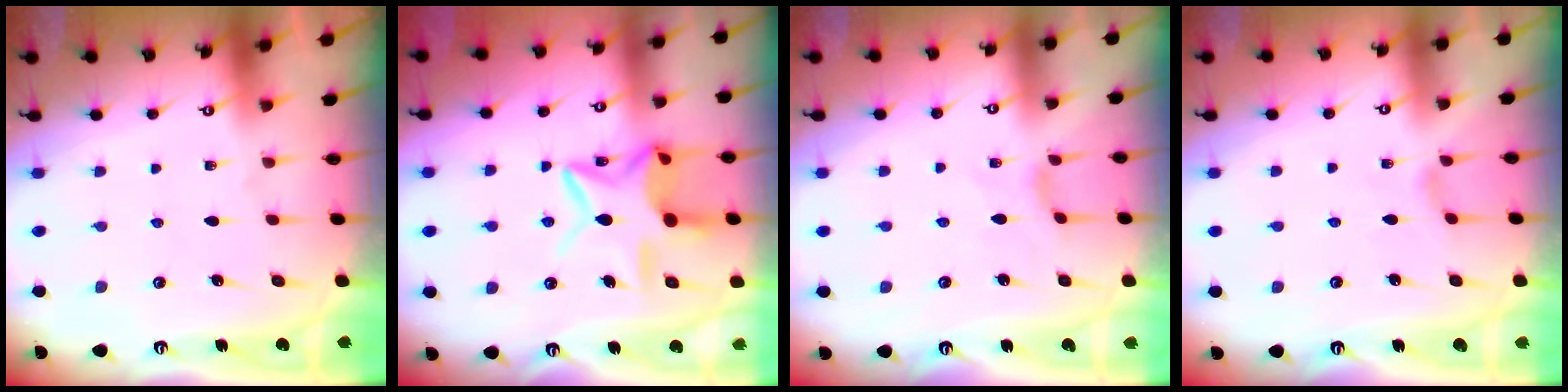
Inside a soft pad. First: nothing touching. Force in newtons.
{"total": 12.9, "press": 12.9, "slide": 0.8}
{"total": 0.0}
{"total": 0.0}